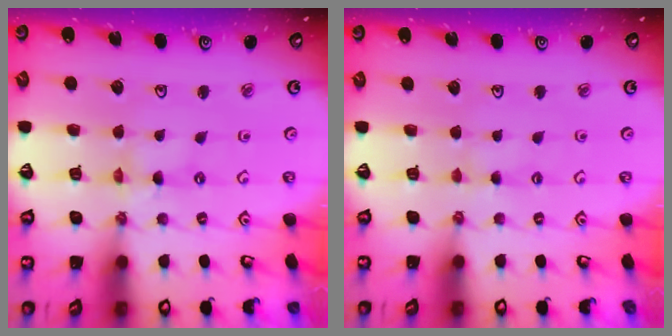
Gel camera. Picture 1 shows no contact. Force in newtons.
{"total": 1.9, "press": 1.9, "slide": 0.3}